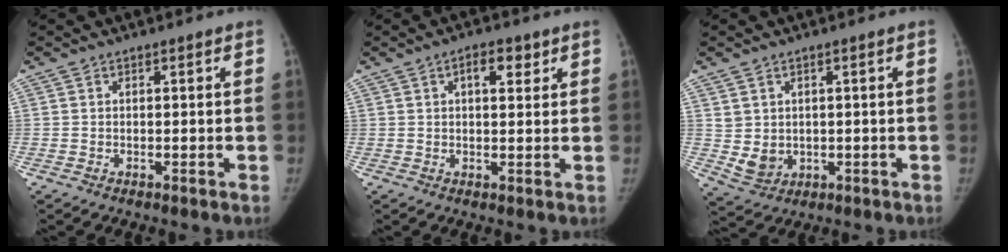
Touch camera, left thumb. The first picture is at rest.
{"total": 4.3, "force": [1.9, 2.1, 3.1], "torque": [-0.032, -0.004, 0.025]}
{"total": 4.7, "force": [0.3, 4.2, 2.1], "torque": [-0.024, -0.005, 0.024]}